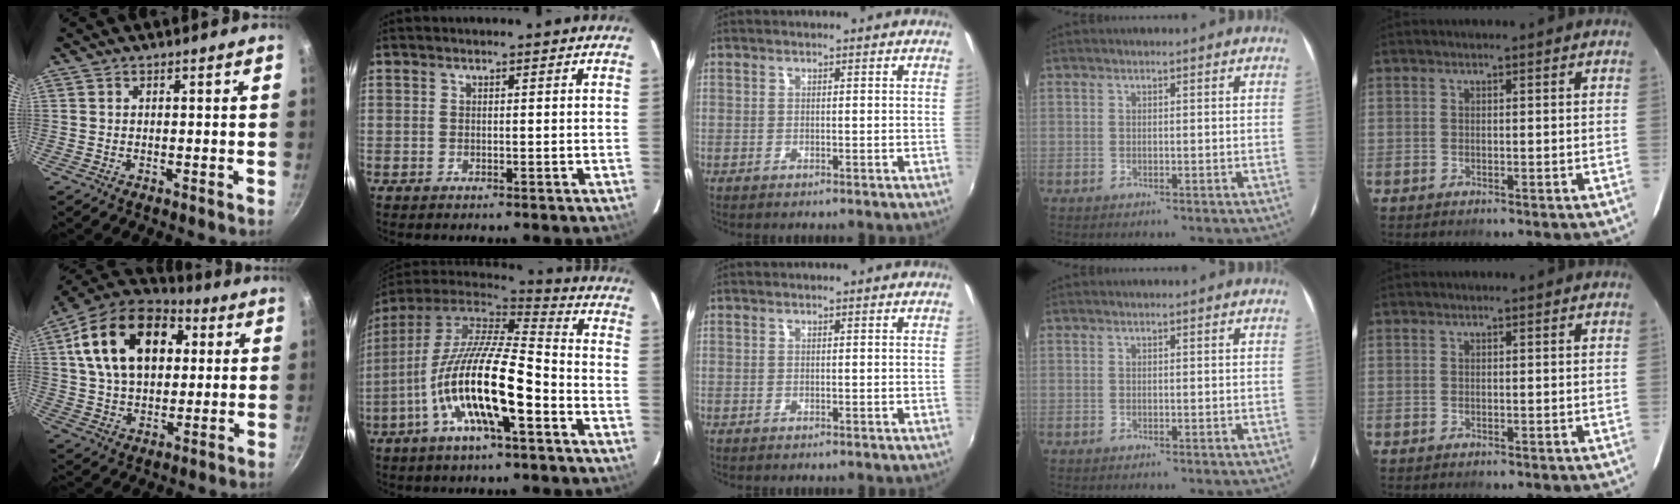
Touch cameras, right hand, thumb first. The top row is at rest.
{"thumb": {"total": 22.4, "force": [6.3, 14.5, 15.8], "torque": [-0.252, 0.012, 0.096]}, "index": {"total": 19.2, "force": [-7.4, 4.3, 17.2], "torque": [-0.312, -0.026, -0.145]}}